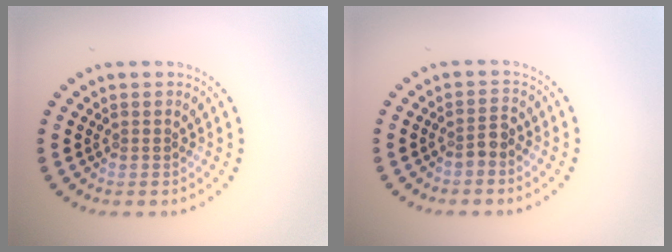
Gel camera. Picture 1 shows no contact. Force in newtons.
{"total": 1.3, "press": 1.0, "slide": 0.8}